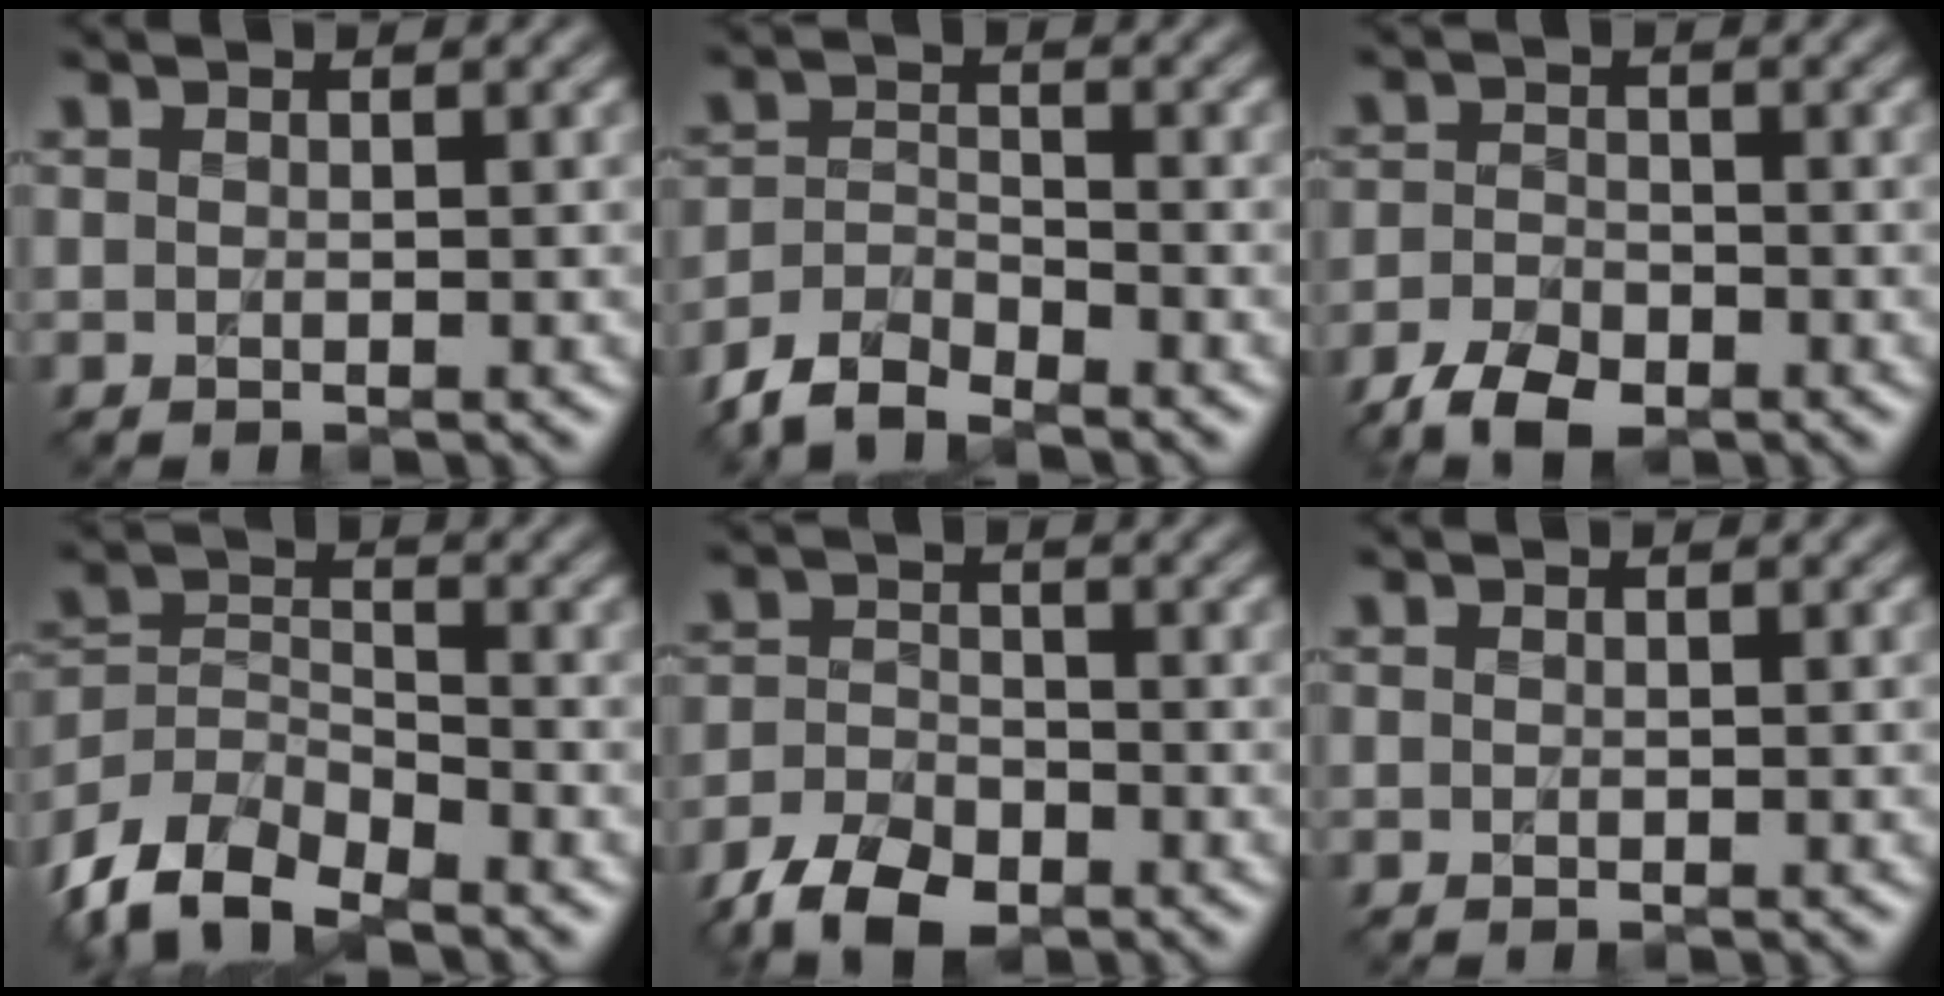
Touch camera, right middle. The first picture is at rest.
{"total": 4.1, "force": [-3.6, 1.3, 1.6], "torque": [-0.029, -0.002, -0.080]}
{"total": 5.2, "force": [-3.7, 2.4, 2.7], "torque": [-0.051, -0.008, -0.077]}
{"total": 7.8, "force": [-6.1, 3.1, 3.7], "torque": [-0.074, -0.006, -0.127]}
{"total": 6.3, "force": [-4.5, 3.0, 3.2], "torque": [-0.061, -0.008, -0.092]}
{"total": 0.0}